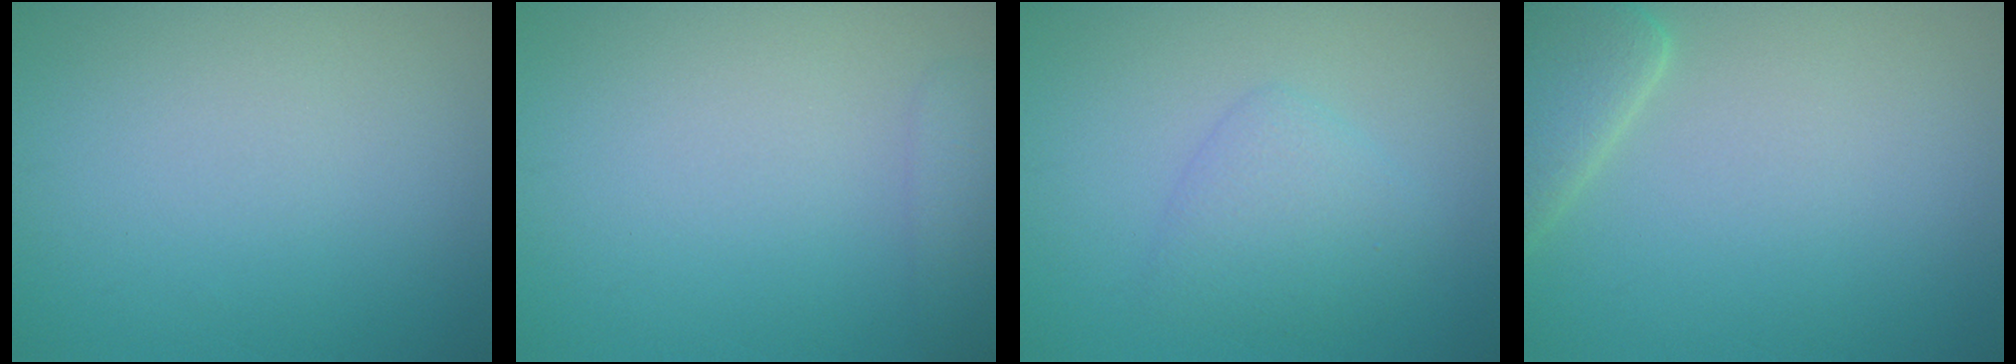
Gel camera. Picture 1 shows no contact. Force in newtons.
{"total": 1.9, "press": 1.9, "slide": 0.1}
{"total": 2.5, "press": 2.5, "slide": 0.1}
{"total": 4.1, "press": 4.1, "slide": 0.5}